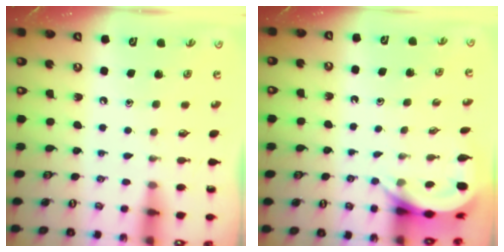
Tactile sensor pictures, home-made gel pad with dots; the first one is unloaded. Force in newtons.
{"total": 5.3, "press": 5.3, "slide": 0.4}